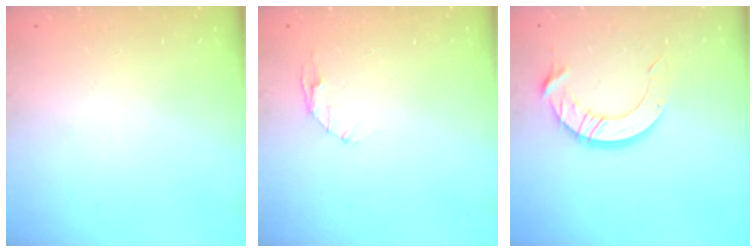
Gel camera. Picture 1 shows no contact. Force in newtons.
{"total": 2.9, "press": 2.9, "slide": 0.4}
{"total": 12.6, "press": 12.6, "slide": 1.3}